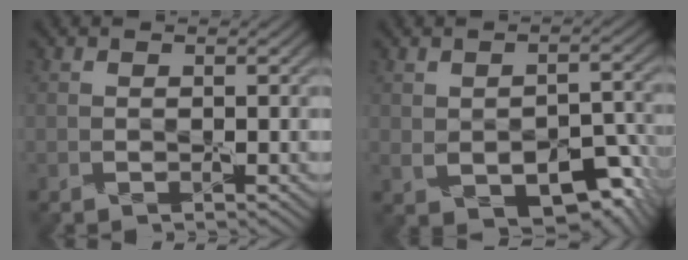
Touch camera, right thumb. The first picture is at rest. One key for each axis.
{"total": 8.3, "fx": -3.1, "fy": 4.9, "fz": 5.9, "tx": -0.100, "ty": -0.024, "tz": -0.032}